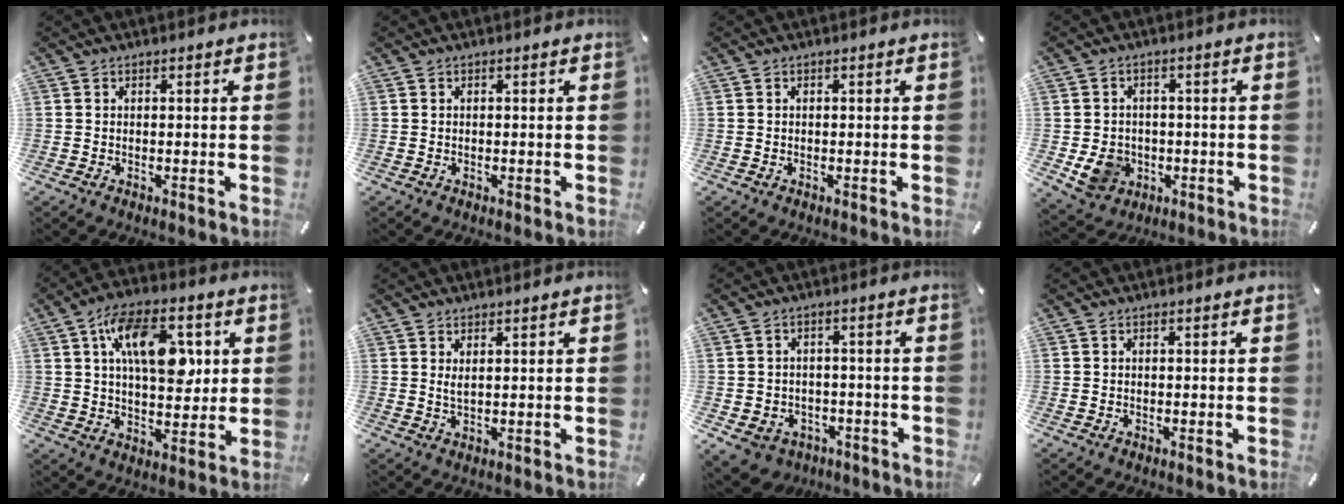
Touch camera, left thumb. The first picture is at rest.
{"total": 0.0}
{"total": 0.0}
{"total": 7.4, "force": [-1.6, 6.7, 2.7], "torque": [-0.062, 0.009, -0.026]}
{"total": 15.9, "force": [4.6, 9.0, 12.3], "torque": [-0.180, 0.006, 0.081]}
{"total": 1.8, "force": [1.1, 0.4, 1.5], "torque": [-0.031, 0.001, 0.018]}
{"total": 5.7, "force": [-3.0, 4.5, 1.6], "torque": [-0.046, 0.021, -0.058]}
{"total": 0.0}